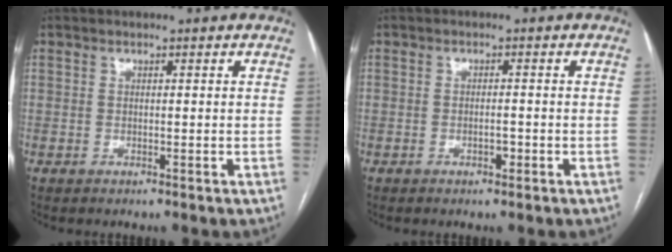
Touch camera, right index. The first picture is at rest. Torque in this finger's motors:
{"motor_torque": [-0.02, 0.00, -0.08, 0.00]}